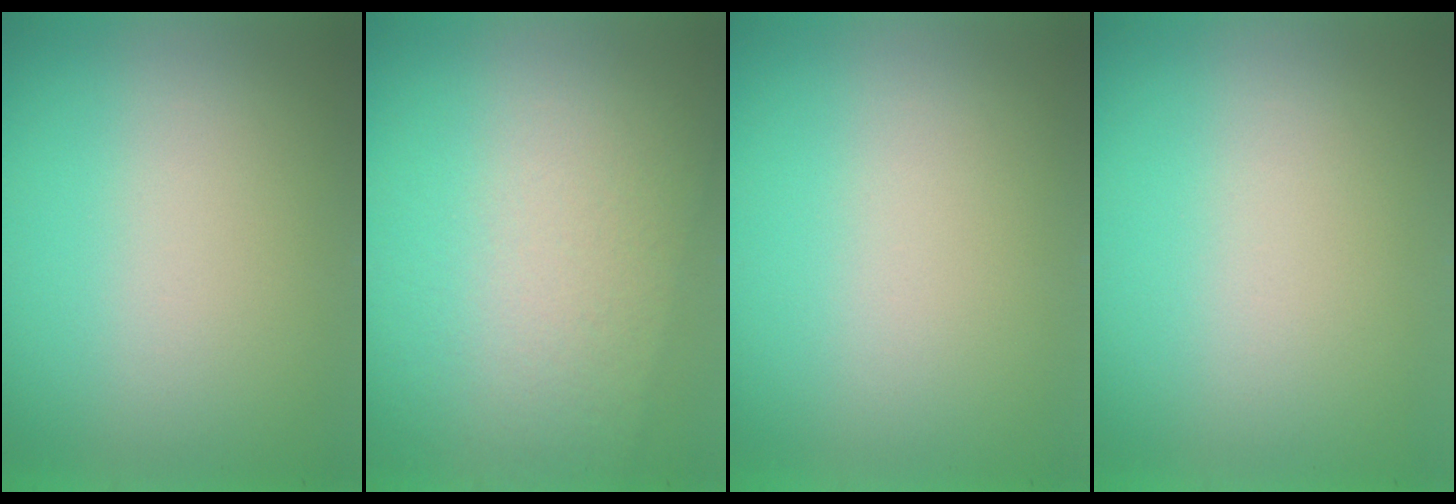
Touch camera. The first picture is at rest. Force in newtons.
{"total": 3.0}
{"total": 0.0}
{"total": 1.4}